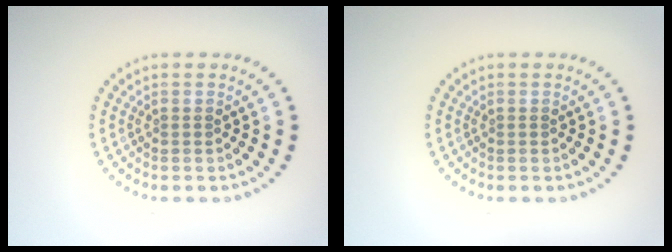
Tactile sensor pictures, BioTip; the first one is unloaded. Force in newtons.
{"total": 0.0}